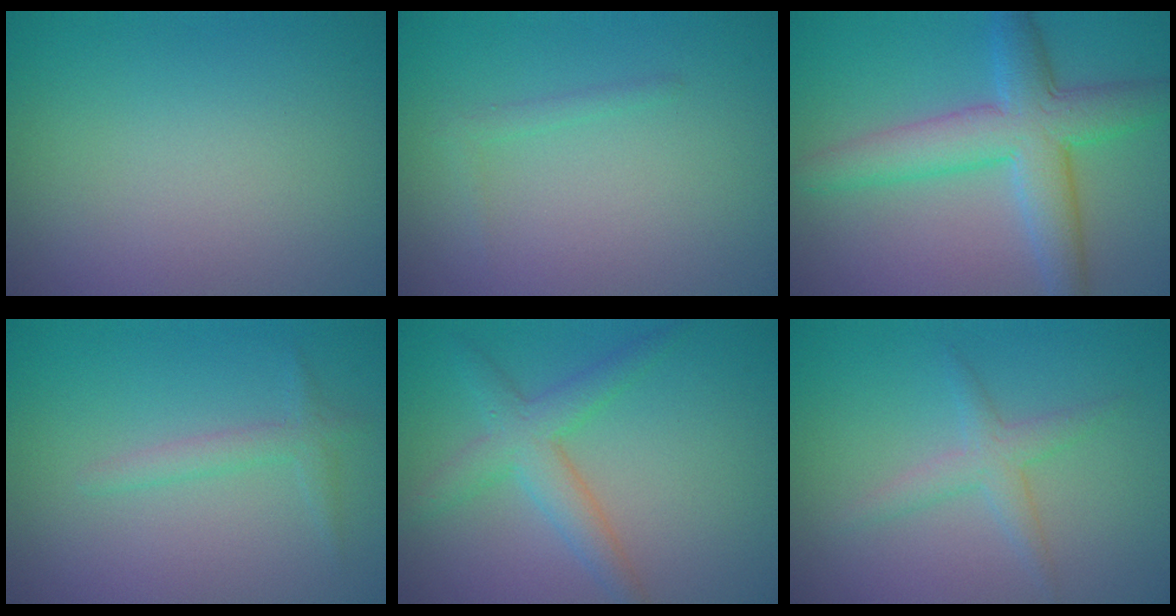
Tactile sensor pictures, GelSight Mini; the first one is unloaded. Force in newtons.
{"total": 0.8, "press": 0.8, "slide": 0.1}
{"total": 6.5, "press": 6.5, "slide": 0.1}
{"total": 1.6, "press": 1.6, "slide": 0.1}
{"total": 3.7, "press": 3.7, "slide": 0.1}
{"total": 2.1, "press": 2.1, "slide": 0.1}